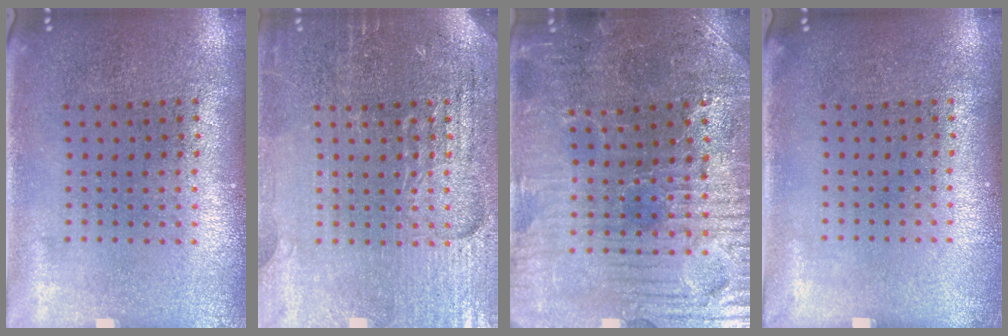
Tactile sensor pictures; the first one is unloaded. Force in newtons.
{"total": 4.2, "press": 4.0, "slide": 1.2}
{"total": 3.8, "press": 3.8, "slide": 0.5}
{"total": 0.0}